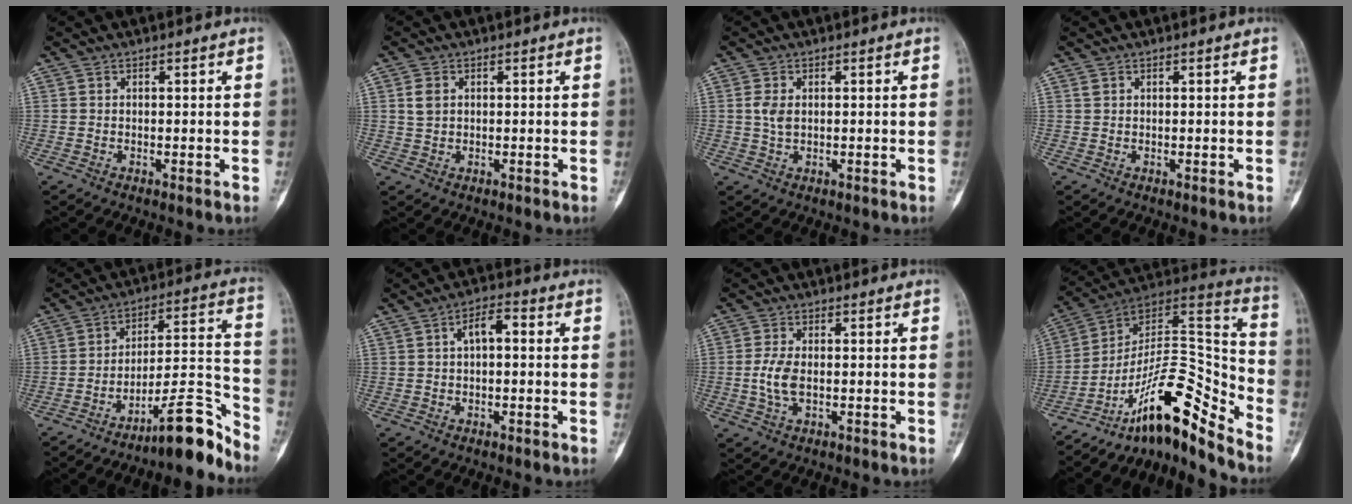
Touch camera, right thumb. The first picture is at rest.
{"total": 2.7, "force": [0.6, 2.0, 1.7], "torque": [-0.029, 0.002, 0.010]}
{"total": 2.7, "force": [0.3, 1.7, 2.1], "torque": [-0.042, 0.000, 0.006]}
{"total": 0.6, "force": [0.3, 0.4, 0.2], "torque": [-0.004, 0.004, 0.006]}
{"total": 13.4, "force": [-10.6, 2.2, 8.0], "torque": [-0.092, 0.119, -0.170]}
{"total": 4.8, "force": [0.6, 2.3, 4.1], "torque": [-0.062, 0.019, 0.001]}
{"total": 4.8, "force": [-0.5, 2.5, 4.1], "torque": [-0.093, 0.003, -0.013]}
{"total": 19.4, "force": [-14.0, 5.3, 12.3], "torque": [-0.157, 0.140, -0.236]}